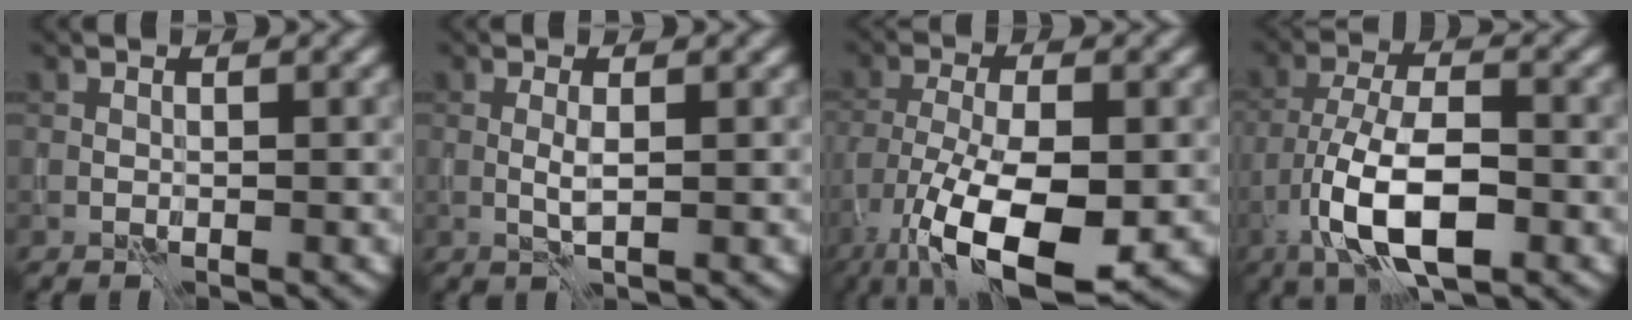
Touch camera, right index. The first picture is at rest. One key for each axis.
{"total": 1.1, "fx": 0.0, "fy": 0.0, "fz": 1.1, "tx": -0.025, "ty": 0.000, "tz": -0.001}
{"total": 11.8, "fx": -5.8, "fy": 4.1, "fz": 9.4, "tx": -0.184, "ty": -0.023, "tz": -0.103}
{"total": 8.8, "fx": -4.0, "fy": 3.3, "fz": 7.1, "tx": -0.135, "ty": 0.001, "tz": -0.078}